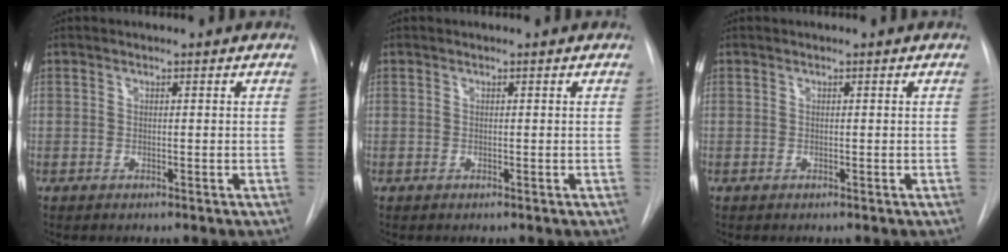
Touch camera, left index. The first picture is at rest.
{"total": 0.0}
{"total": 0.0}